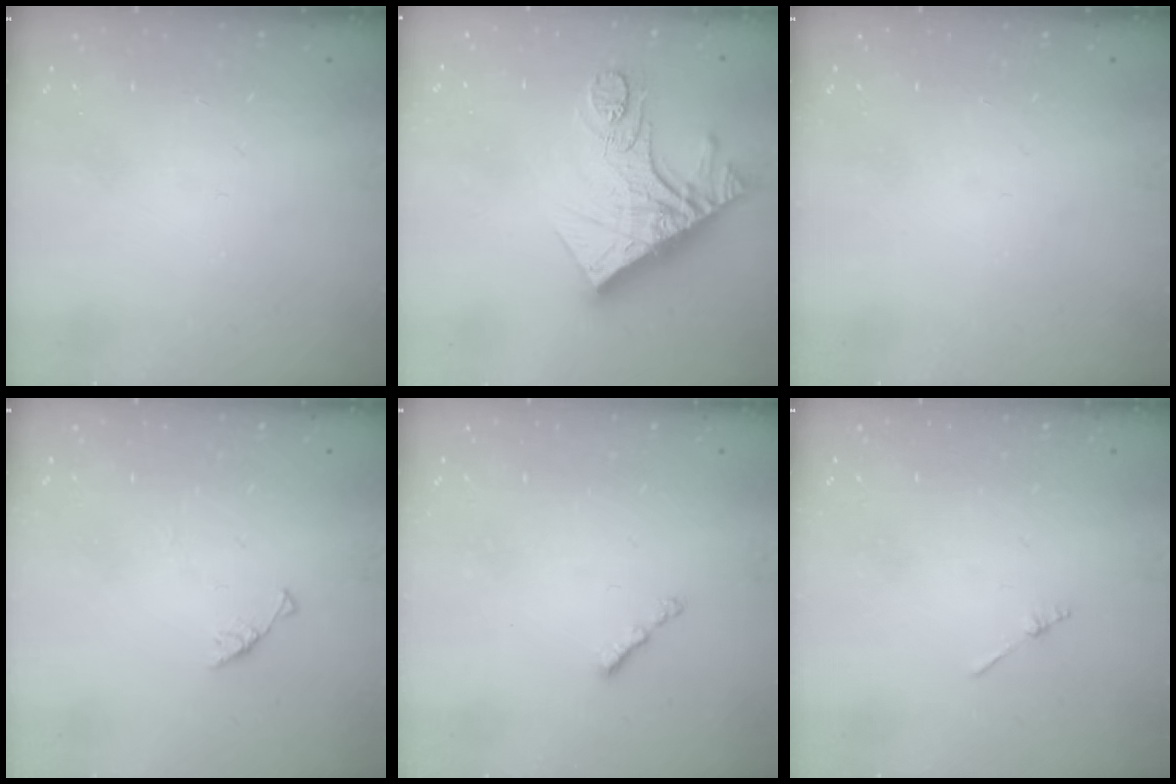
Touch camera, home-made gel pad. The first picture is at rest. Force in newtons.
{"total": 17.1, "press": 17.1, "slide": 1.4}
{"total": 0.0}
{"total": 3.0, "press": 3.0, "slide": 0.3}
{"total": 1.1, "press": 1.0, "slide": 0.4}
{"total": 1.3, "press": 1.3, "slide": 0.3}